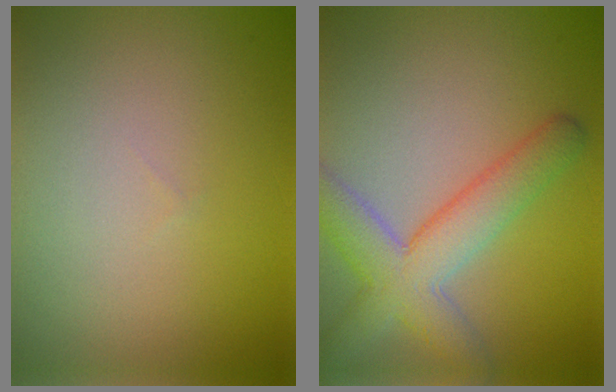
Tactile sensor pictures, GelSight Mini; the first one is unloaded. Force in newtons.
{"total": 5.9, "press": 5.9, "slide": 0.2}